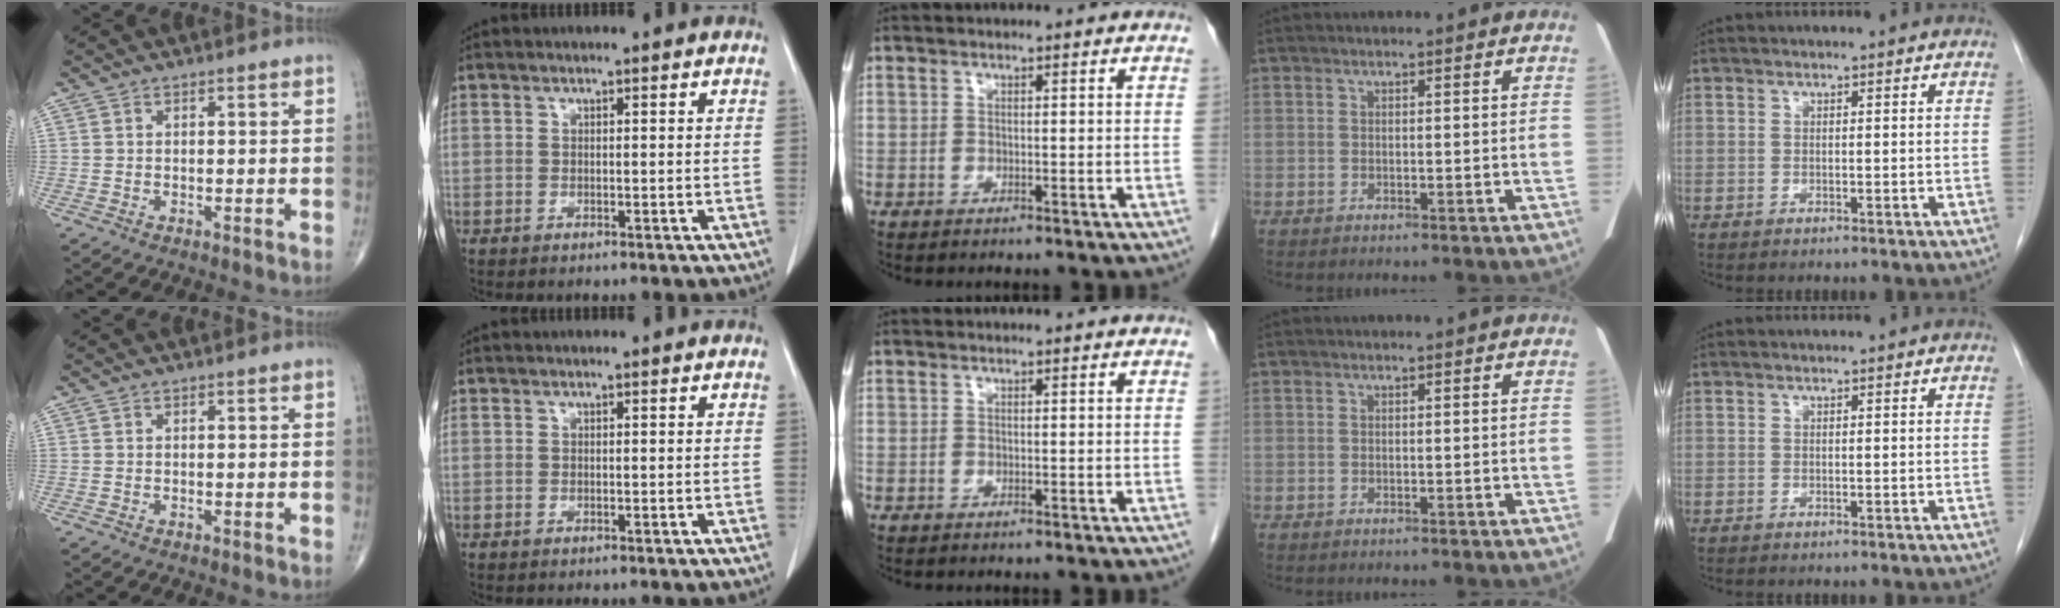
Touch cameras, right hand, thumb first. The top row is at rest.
{}